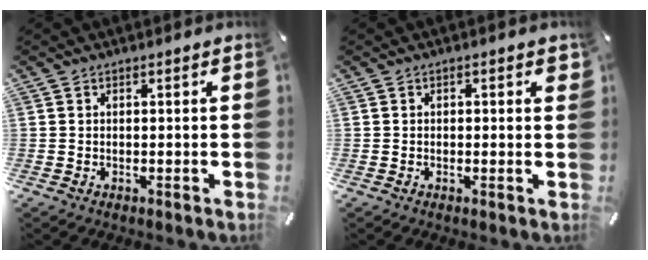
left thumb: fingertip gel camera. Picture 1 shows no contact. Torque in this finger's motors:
{"motor_torque": [0.19, -0.36, 0.04, 0.12, -0.01]}